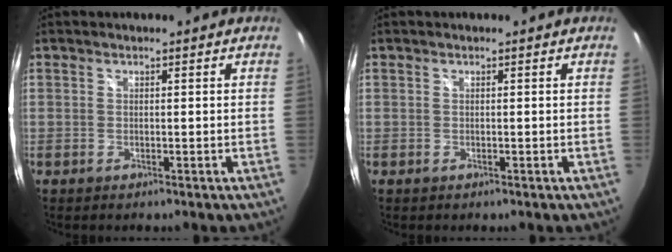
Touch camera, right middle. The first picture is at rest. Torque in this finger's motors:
{"motor_torque": [-0.08, 0.24, 0.04, 0.00]}